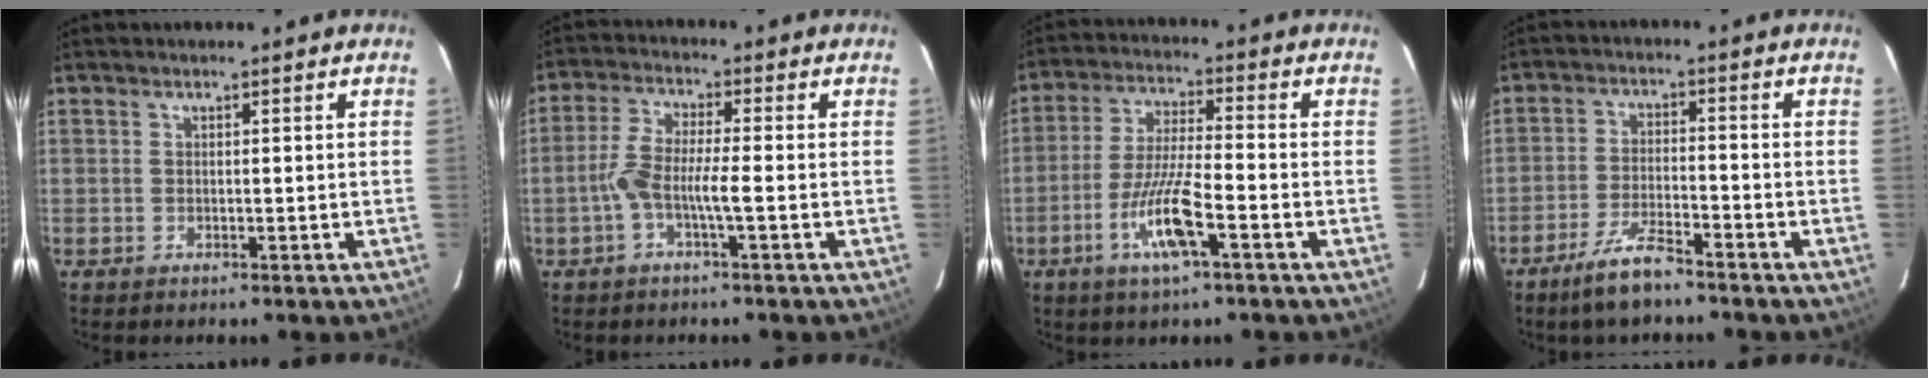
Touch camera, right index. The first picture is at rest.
{"total": 5.9, "force": [-1.7, 0.4, 5.6], "torque": [-0.119, 0.014, -0.036]}
{"total": 9.7, "force": [-4.1, 0.8, 8.8], "torque": [-0.173, -0.009, -0.078]}
{"total": 6.4, "force": [-5.1, 0.9, 3.9], "torque": [-0.083, -0.010, -0.095]}